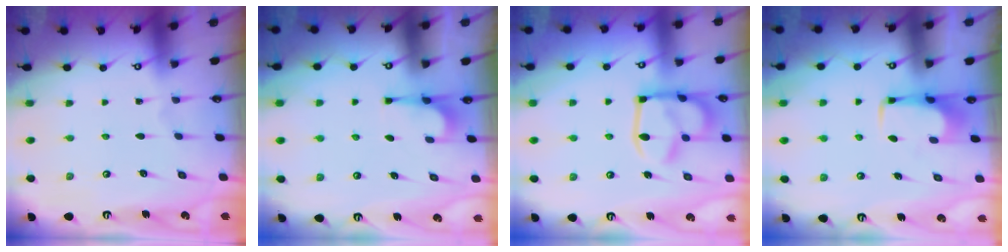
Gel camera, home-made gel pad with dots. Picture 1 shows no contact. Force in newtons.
{"total": 3.0, "press": 2.9, "slide": 0.9}
{"total": 15.5, "press": 15.4, "slide": 1.3}
{"total": 1.6, "press": 1.5, "slide": 0.4}